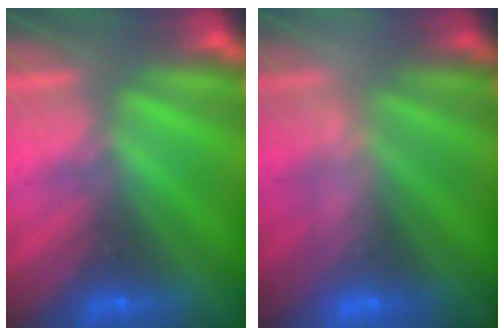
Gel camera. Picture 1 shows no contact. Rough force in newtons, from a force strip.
{"total": 2.4}